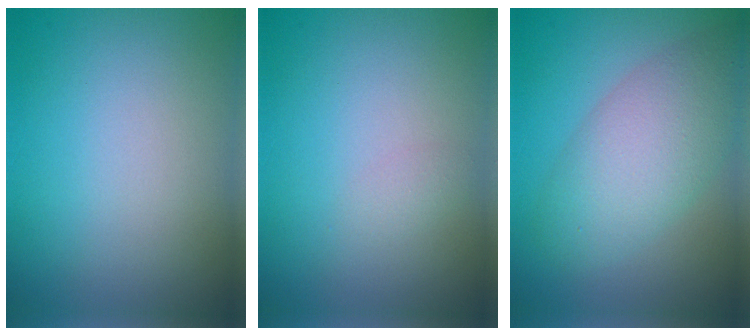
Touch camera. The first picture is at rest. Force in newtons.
{"total": 0.8, "press": 0.8, "slide": 0.0}
{"total": 6.3, "press": 6.3, "slide": 0.4}